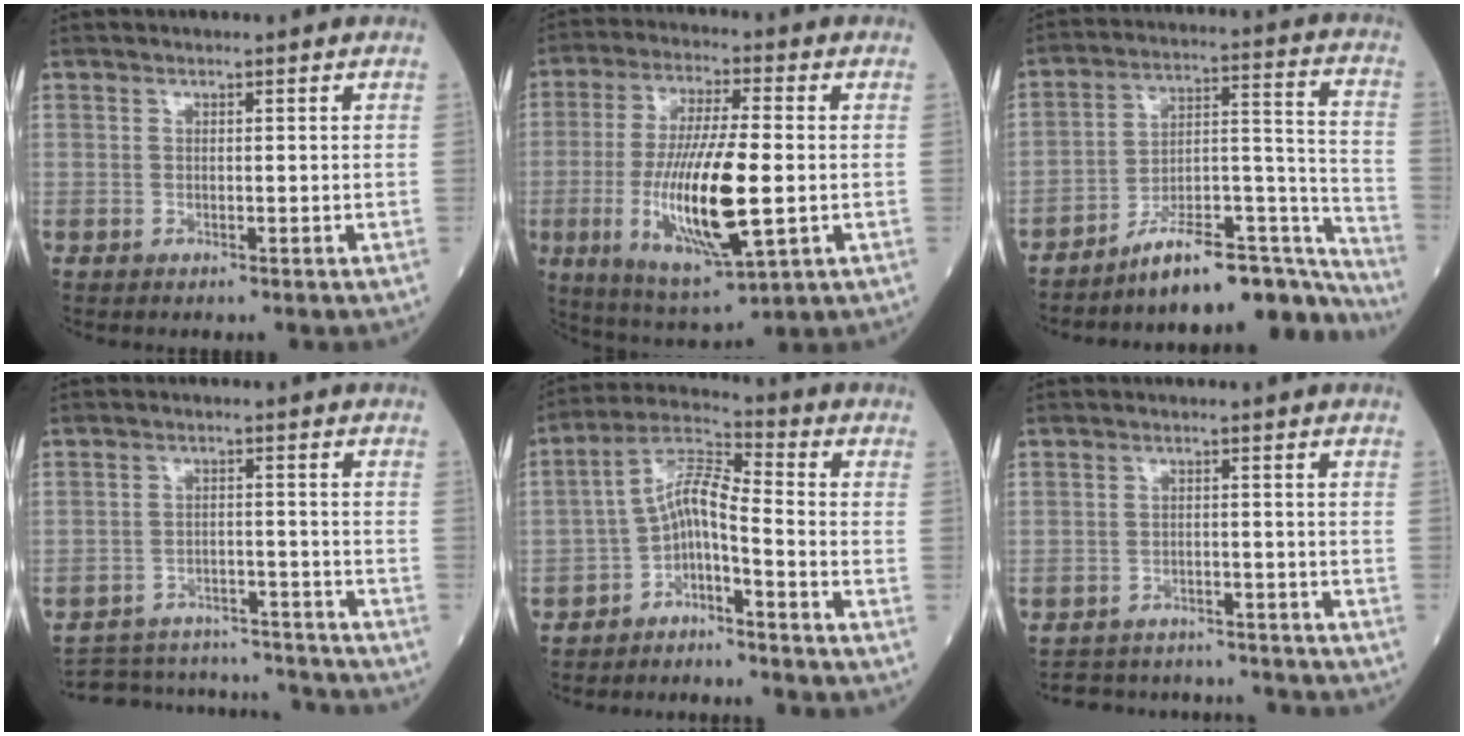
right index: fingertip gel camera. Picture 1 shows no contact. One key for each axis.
{"total": 16.3, "fx": -2.6, "fy": 2.9, "fz": 15.8, "tx": -0.313, "ty": -0.025, "tz": -0.038}
{"total": 18.6, "fx": -17.1, "fy": 3.3, "fz": 6.6, "tx": -0.058, "ty": 0.073, "tz": -0.256}
{"total": 15.5, "fx": -15.0, "fy": 2.7, "fz": 2.5, "tx": -0.048, "ty": 0.016, "tz": -0.204}
{"total": 6.6, "fx": -3.1, "fy": 1.4, "fz": 5.6, "tx": -0.106, "ty": 0.027, "tz": -0.061}
{"total": 11.3, "fx": -10.8, "fy": 3.2, "fz": 1.3, "tx": -0.022, "ty": 0.021, "tz": -0.139}